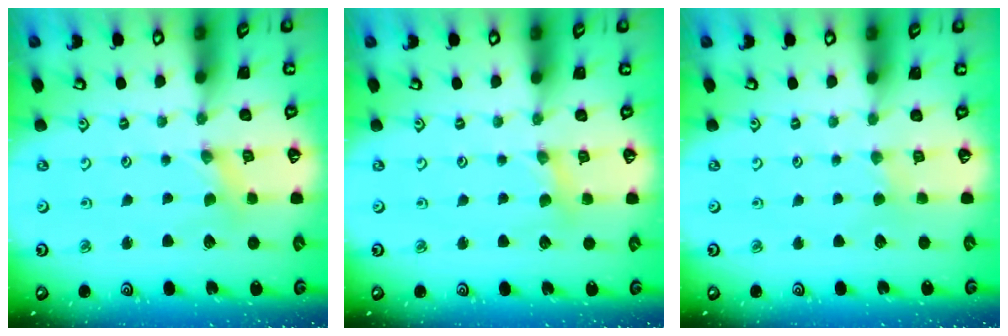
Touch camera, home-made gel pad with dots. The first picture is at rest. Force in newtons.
{"total": 3.6, "press": 3.6, "slide": 0.5}
{"total": 1.4, "press": 1.4, "slide": 0.4}